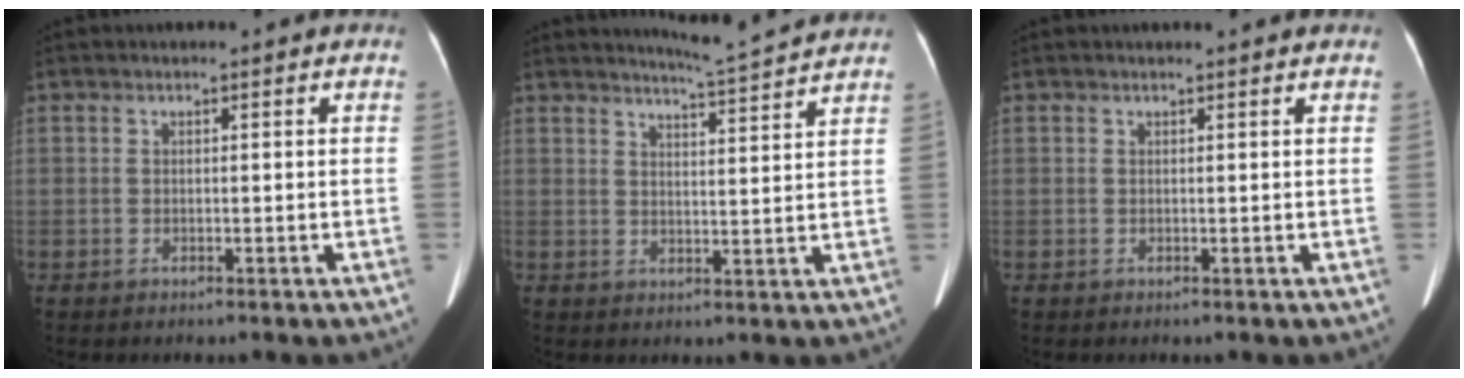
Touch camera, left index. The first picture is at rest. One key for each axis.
{"total": 7.1, "fx": 6.9, "fy": -1.4, "fz": 1.4, "tx": -0.036, "ty": -0.007, "tz": 0.095}
{"total": 2.2, "fx": 2.1, "fy": 0.1, "fz": 0.7, "tx": -0.012, "ty": 0.011, "tz": 0.021}